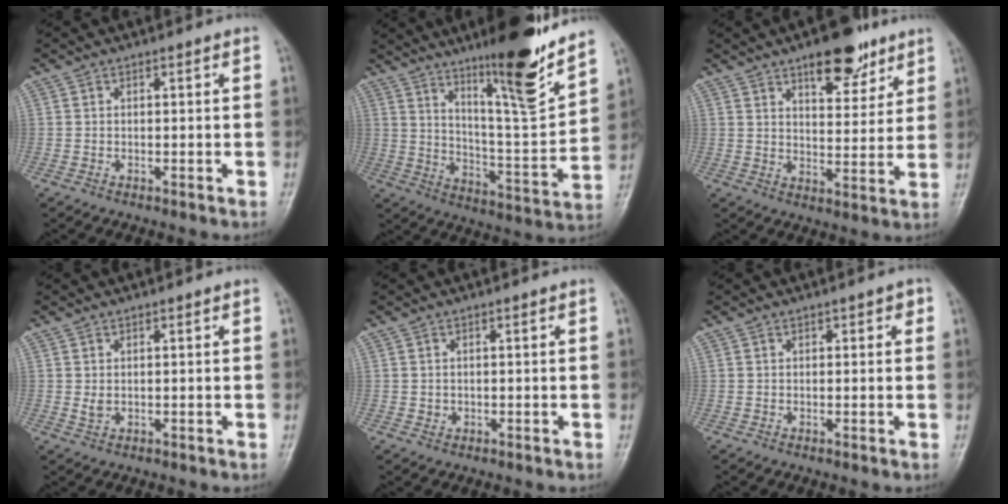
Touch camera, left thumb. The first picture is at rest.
{"total": 17.6, "force": [12.7, 2.0, 12.1], "torque": [-0.164, -0.088, 0.210]}
{"total": 11.6, "force": [7.5, 5.0, 7.3], "torque": [-0.069, -0.042, 0.111]}
{"total": 1.7, "force": [0.5, 1.1, 1.2], "torque": [-0.017, -0.006, 0.014]}
{"total": 0.9, "force": [0.2, 0.8, 0.3], "torque": [0.001, 0.000, 0.004]}
{"total": 1.6, "force": [0.8, 1.0, 0.9], "torque": [0.002, 0.000, 0.008]}